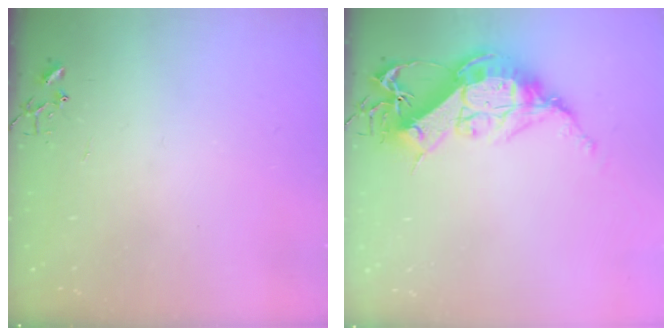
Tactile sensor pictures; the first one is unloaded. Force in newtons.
{"total": 15.7, "press": 15.6, "slide": 1.4}